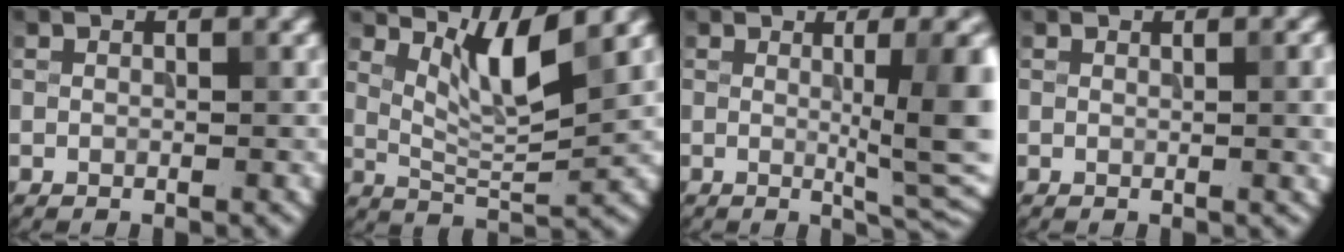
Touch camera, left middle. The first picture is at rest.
{"total": 4.6, "force": [3.3, 0.5, 3.2], "torque": [-0.059, -0.007, 0.062]}
{"total": 8.2, "force": [-0.2, 1.8, 8.0], "torque": [-0.111, -0.005, 0.000]}
{"total": 2.2, "force": [-0.2, 0.9, 2.0], "torque": [-0.026, -0.006, -0.004]}